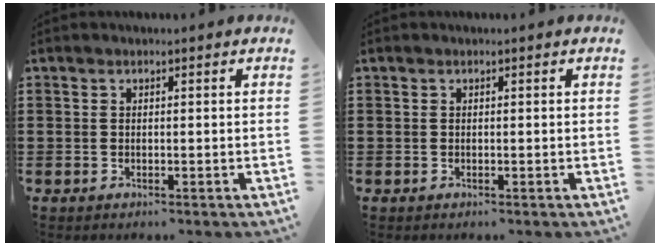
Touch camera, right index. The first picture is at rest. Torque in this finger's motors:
{"motor_torque": [-0.23, -0.04, 0.00, 0.00]}